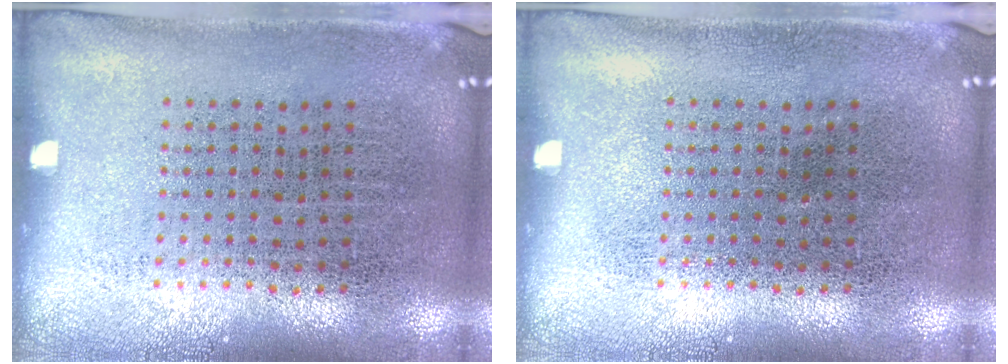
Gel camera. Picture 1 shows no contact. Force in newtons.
{"total": 0.0}